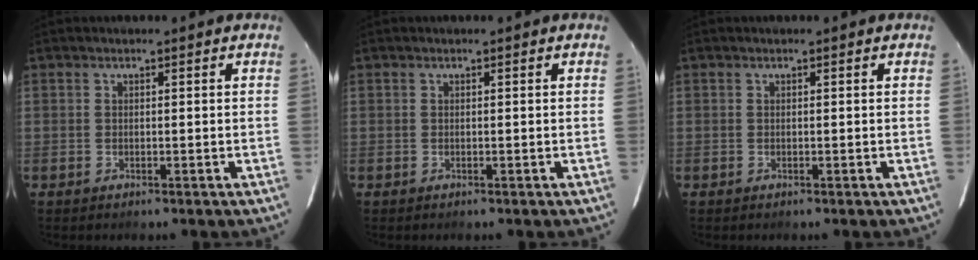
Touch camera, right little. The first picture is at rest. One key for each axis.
{"total": 0.0}
{"total": 0.0}